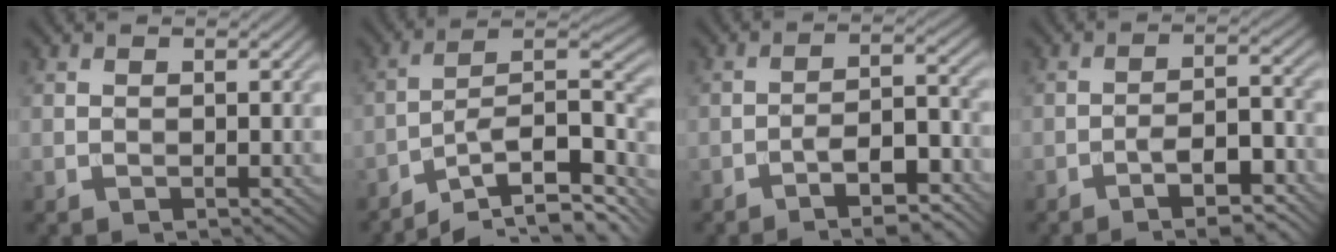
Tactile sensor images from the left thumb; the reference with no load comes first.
{"total": 13.9, "force": [-9.8, 4.3, 8.9], "torque": [-0.154, -0.001, -0.155]}
{"total": 7.5, "force": [-4.8, 2.1, 5.3], "torque": [-0.082, 0.008, -0.079]}
{"total": 6.7, "force": [-4.1, 1.8, 5.0], "torque": [-0.077, 0.009, -0.067]}